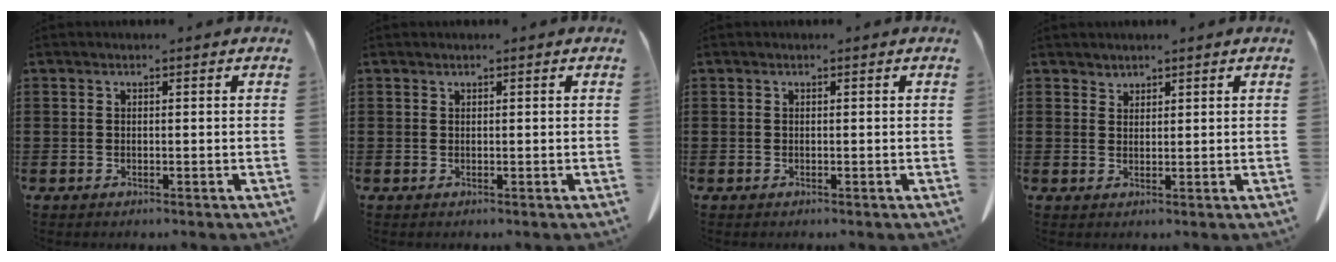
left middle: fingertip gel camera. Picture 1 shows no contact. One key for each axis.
{"total": 0.0}
{"total": 0.0}
{"total": 1.5, "fx": 1.4, "fy": 0.5, "fz": -0.1, "tx": -0.002, "ty": -0.001, "tz": 0.029}